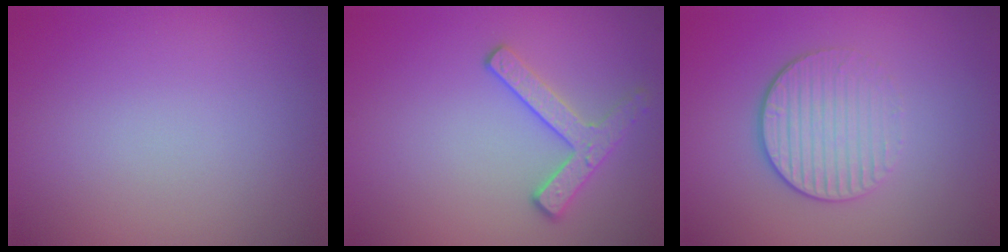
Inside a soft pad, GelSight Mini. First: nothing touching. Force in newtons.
{"total": 2.5, "press": 2.3, "slide": 0.9}
{"total": 3.8, "press": 2.9, "slide": 2.5}